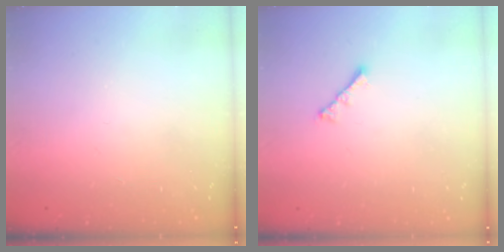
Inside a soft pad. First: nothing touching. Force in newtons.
{"total": 2.4, "press": 2.3, "slide": 0.6}